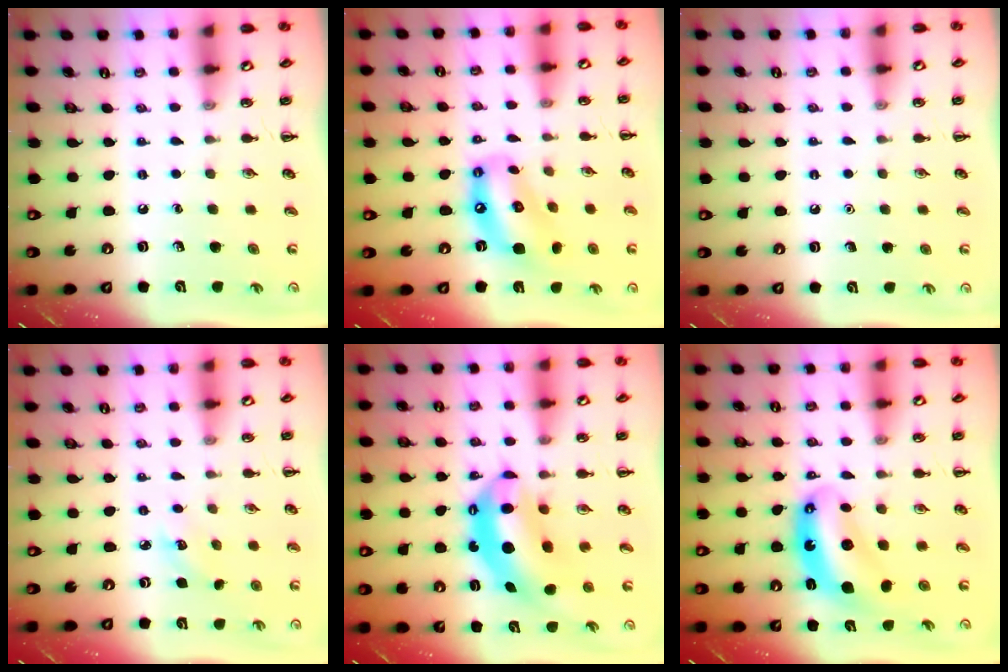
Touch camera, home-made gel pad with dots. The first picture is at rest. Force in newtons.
{"total": 12.0, "press": 11.7, "slide": 2.6}
{"total": 1.5, "press": 1.5, "slide": 0.1}
{"total": 3.5, "press": 3.4, "slide": 1.0}
{"total": 11.3, "press": 11.0, "slide": 2.6}
{"total": 7.6, "press": 7.3, "slide": 2.0}